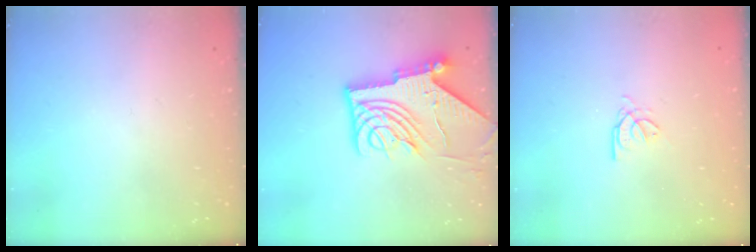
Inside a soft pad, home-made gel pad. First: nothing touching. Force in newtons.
{"total": 15.6, "press": 15.4, "slide": 1.9}
{"total": 2.7, "press": 2.7, "slide": 0.4}